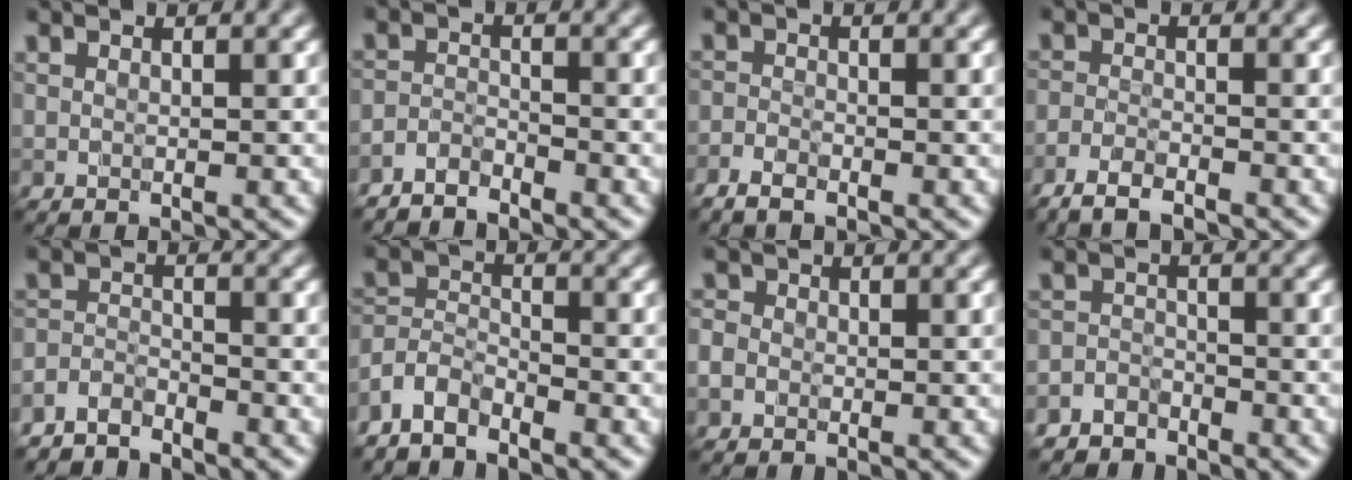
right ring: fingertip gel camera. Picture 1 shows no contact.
{"total": 2.1, "force": [-2.1, 0.2, 0.1], "torque": [-0.001, -0.001, -0.049]}
{"total": 1.5, "force": [-1.2, 0.5, 0.6], "torque": [-0.013, -0.001, -0.030]}
{"total": 2.7, "force": [-2.4, 0.3, 1.2], "torque": [-0.025, -0.004, -0.052]}
{"total": 2.6, "force": [-2.5, 0.6, 0.1], "torque": [0.000, 0.000, -0.059]}
{"total": 2.8, "force": [-2.6, 0.9, 0.5], "torque": [-0.010, 0.005, -0.064]}
{"total": 2.3, "force": [-0.2, 2.1, 1.0], "torque": [-0.001, 0.009, -0.019]}
{"total": 2.2, "force": [-1.9, 1.0, -0.3], "torque": [0.016, 0.007, -0.043]}